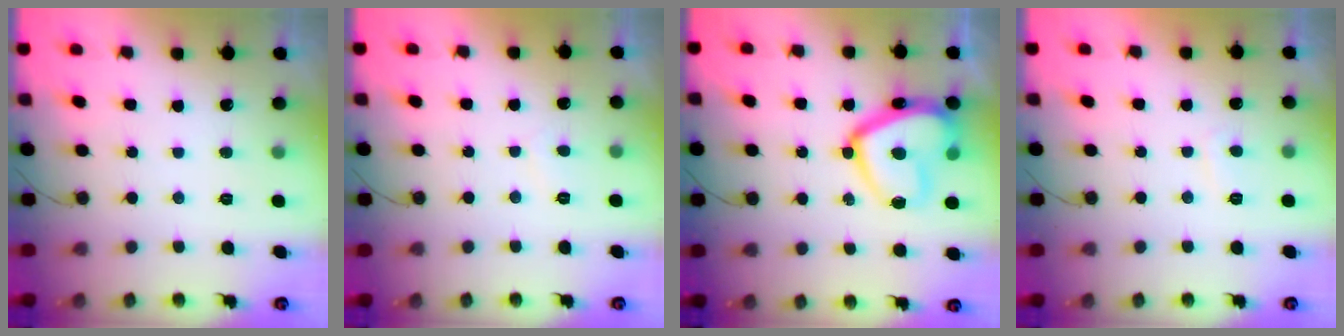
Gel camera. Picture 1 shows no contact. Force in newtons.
{"total": 2.7, "press": 2.7, "slide": 0.4}
{"total": 18.2, "press": 18.1, "slide": 1.9}
{"total": 1.5, "press": 1.3, "slide": 0.6}